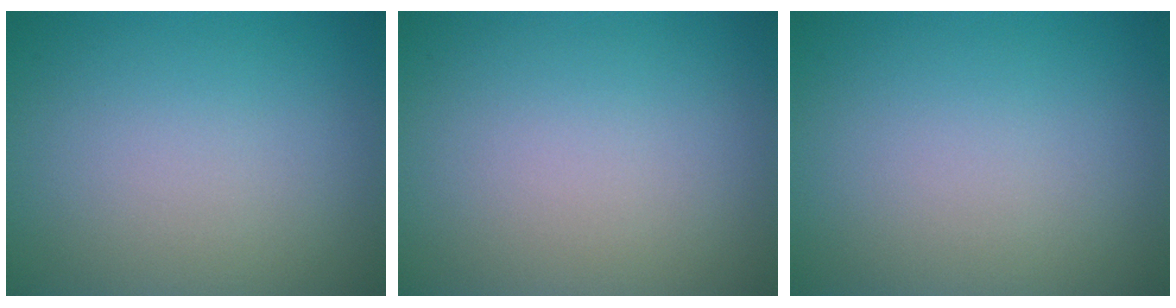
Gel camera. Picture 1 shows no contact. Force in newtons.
{"total": 0.0}
{"total": 0.0}